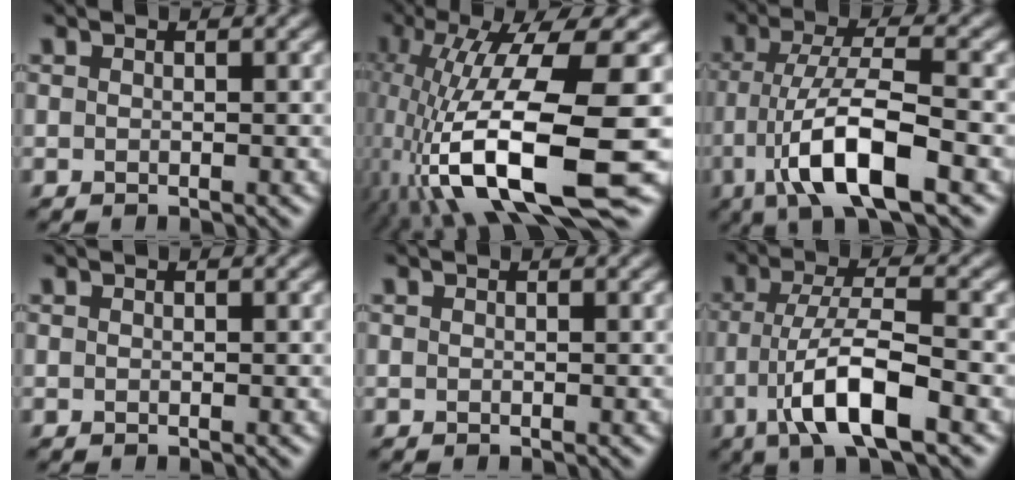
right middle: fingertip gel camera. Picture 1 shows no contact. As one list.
[{"total": 14.8, "force": [-3.1, 4.2, 13.9], "torque": [-0.268, -0.009, -0.045]}, {"total": 8.9, "force": [-3.2, 2.3, 8.0], "torque": [-0.141, 0.008, -0.065]}, {"total": 0.0}, {"total": 0.0}, {"total": 7.8, "force": [-2.8, 2.0, 7.0], "torque": [-0.126, 0.006, -0.055]}]